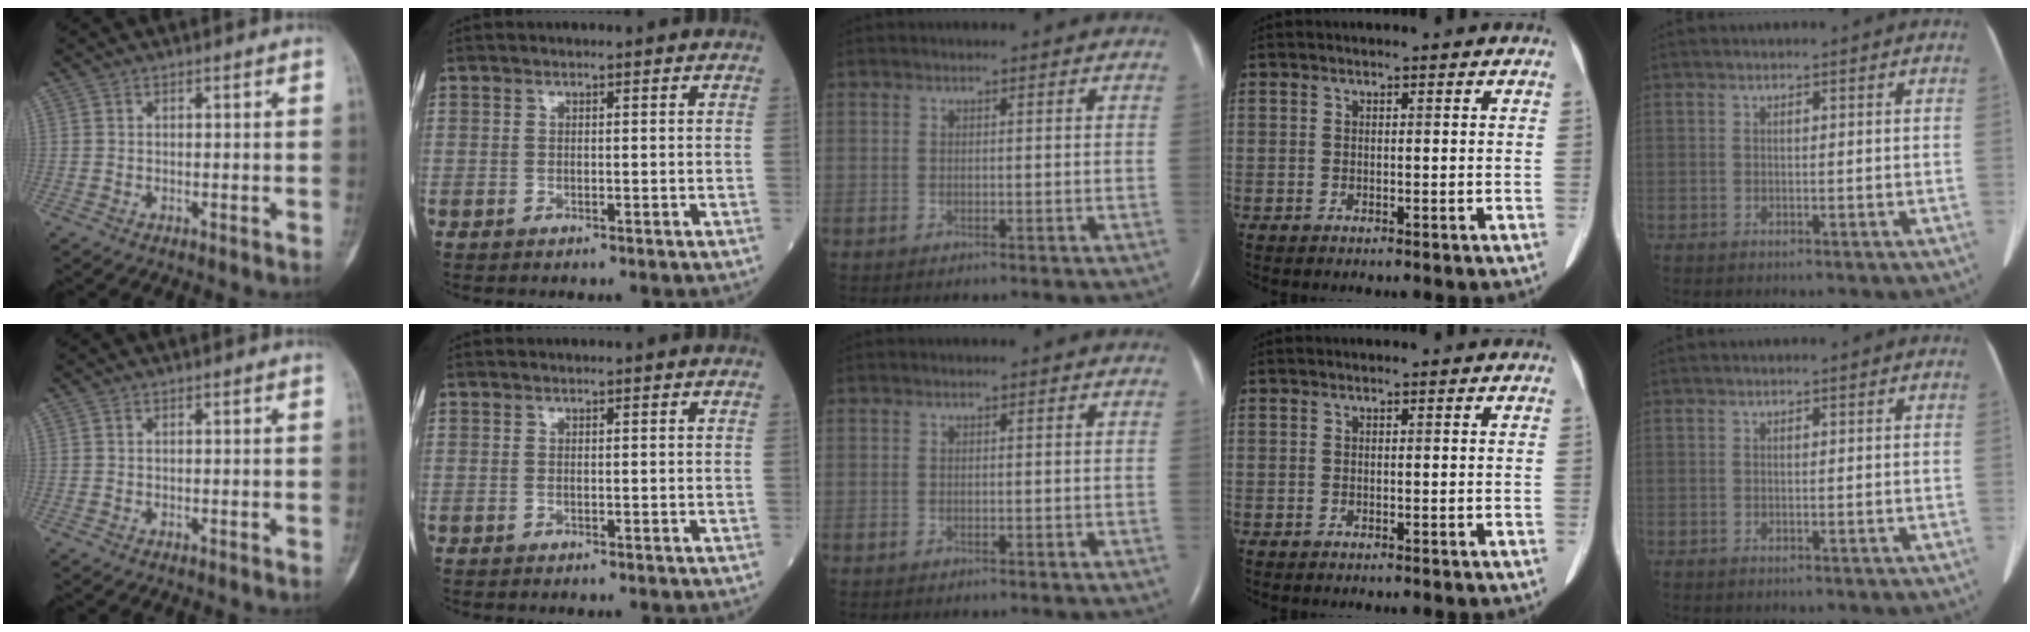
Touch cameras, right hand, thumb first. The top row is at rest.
{}